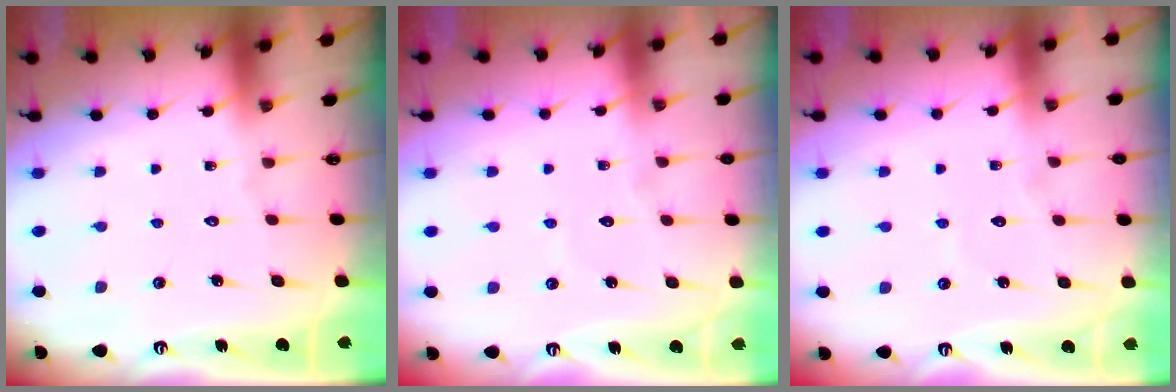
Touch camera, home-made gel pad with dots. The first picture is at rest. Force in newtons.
{"total": 2.5, "press": 2.5, "slide": 0.2}
{"total": 2.5, "press": 2.5, "slide": 0.2}